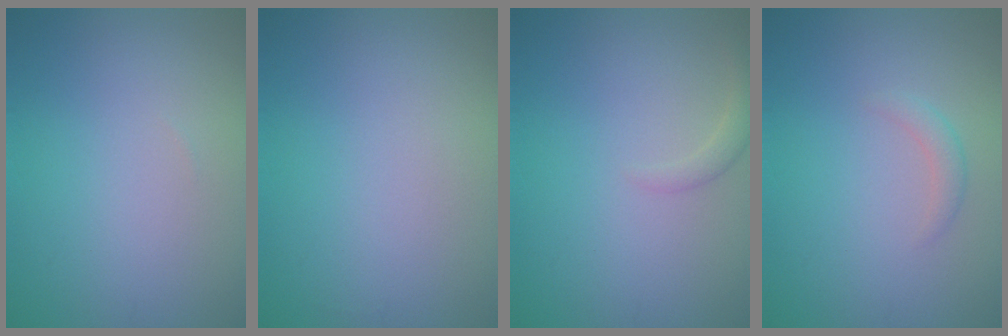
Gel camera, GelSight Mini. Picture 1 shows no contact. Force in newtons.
{"total": 0.0}
{"total": 1.2, "press": 1.2, "slide": 0.1}
{"total": 1.1, "press": 1.1, "slide": 0.1}